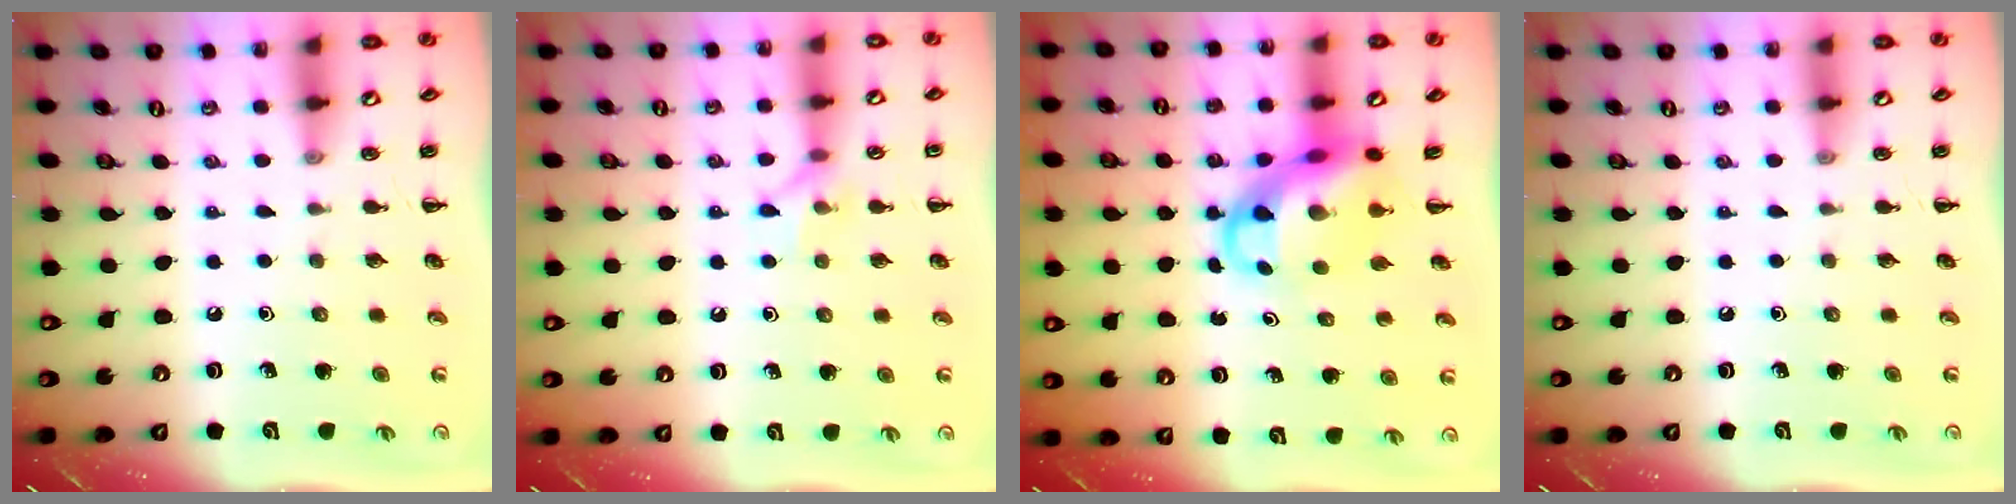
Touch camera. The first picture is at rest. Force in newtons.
{"total": 6.8, "press": 6.7, "slide": 1.0}
{"total": 9.0, "press": 8.7, "slide": 2.4}
{"total": 0.0}